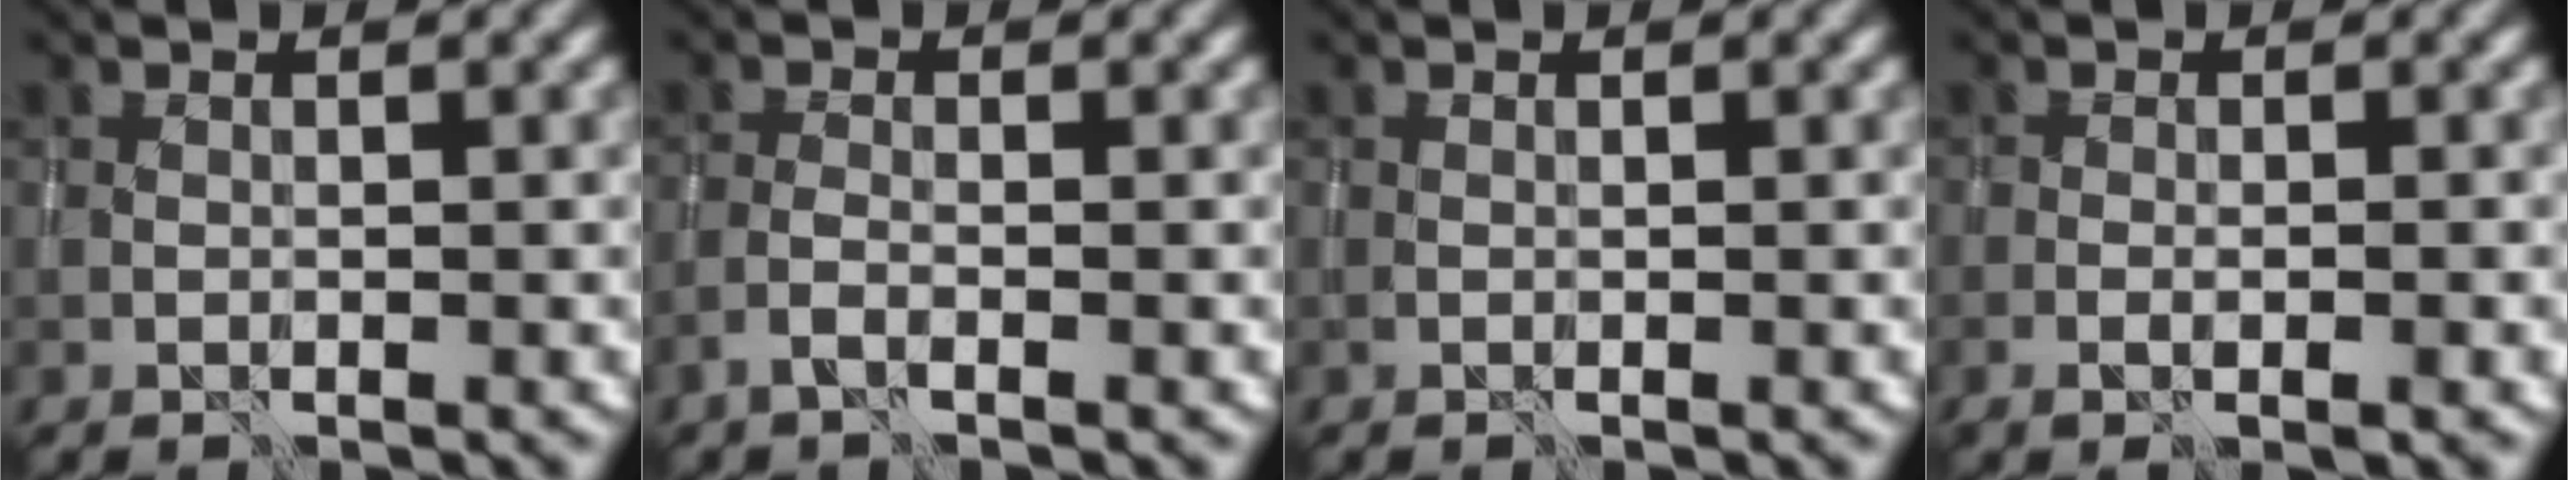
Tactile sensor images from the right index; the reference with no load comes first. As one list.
[{"total": 0.9, "force": [-0.8, 0.1, 0.4], "torque": [-0.009, 0.006, -0.022]}, {"total": 0.0}, {"total": 1.0, "force": [-0.4, 0.1, 0.9], "torque": [-0.011, 0.006, -0.011]}]